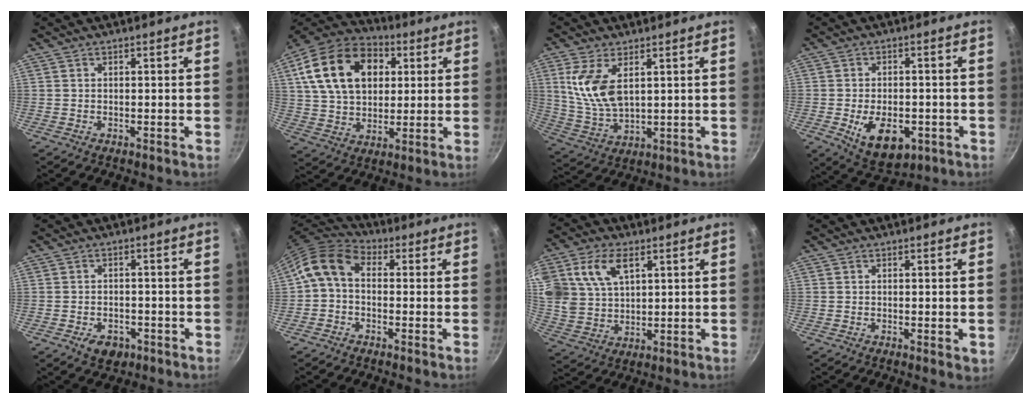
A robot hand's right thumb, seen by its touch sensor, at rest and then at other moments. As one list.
[{"total": 21.4, "force": [6.2, 14.7, 14.3], "torque": [-0.233, 0.010, 0.099]}, {"total": 10.5, "force": [3.4, 5.4, 8.4], "torque": [-0.164, -0.023, 0.078]}, {"total": 10.9, "force": [-3.4, 6.6, 8.0], "torque": [-0.104, 0.000, -0.037]}, {"total": 4.6, "force": [-2.3, 3.1, 2.5], "torque": [-0.030, 0.014, -0.025]}, {"total": 8.6, "force": [0.1, 6.2, 5.9], "torque": [-0.113, 0.032, -0.018]}, {"total": 15.3, "force": [6.2, 9.9, 9.8], "torque": [-0.195, -0.002, 0.124]}, {"total": 1.7, "force": [-0.2, 0.5, 1.6], "torque": [-0.020, -0.007, -0.003]}]